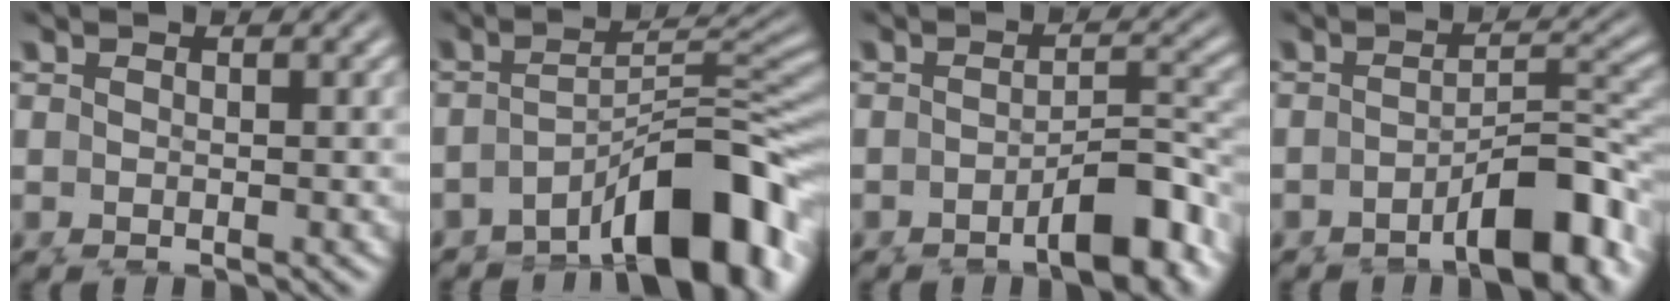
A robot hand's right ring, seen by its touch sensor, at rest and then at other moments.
{"total": 8.8, "force": [-5.0, 2.6, 6.7], "torque": [-0.092, -0.022, -0.066]}
{"total": 4.5, "force": [-2.8, 0.8, 3.4], "torque": [-0.035, 0.001, -0.047]}
{"total": 5.6, "force": [-3.5, 1.2, 4.2], "torque": [-0.042, 0.002, -0.057]}